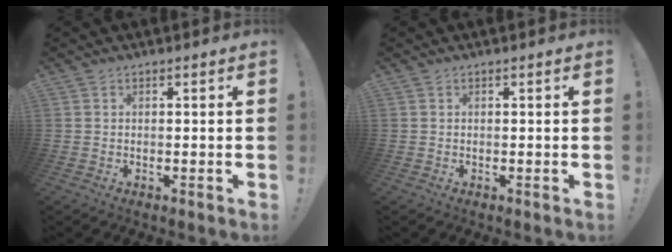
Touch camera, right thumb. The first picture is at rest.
{"total": 0.0}